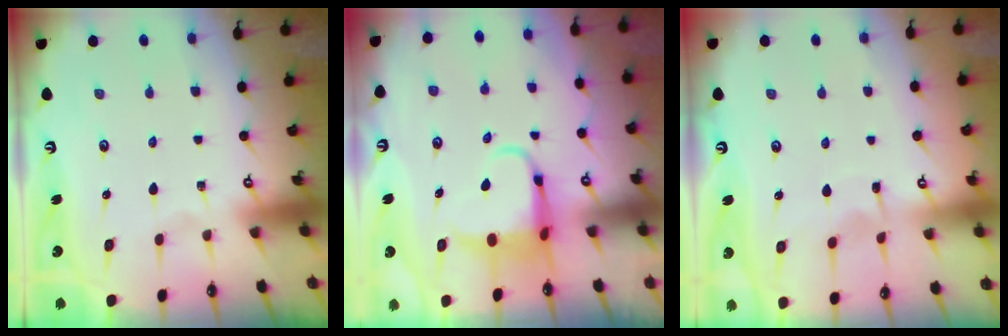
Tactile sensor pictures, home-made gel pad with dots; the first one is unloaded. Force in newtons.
{"total": 6.7, "press": 6.6, "slide": 1.1}
{"total": 4.4, "press": 4.4, "slide": 0.5}